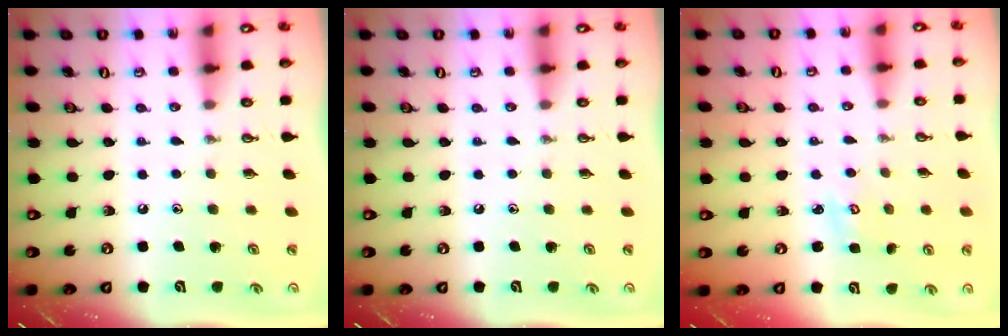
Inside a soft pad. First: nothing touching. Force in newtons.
{"total": 0.0}
{"total": 2.0, "press": 2.0, "slide": 0.1}